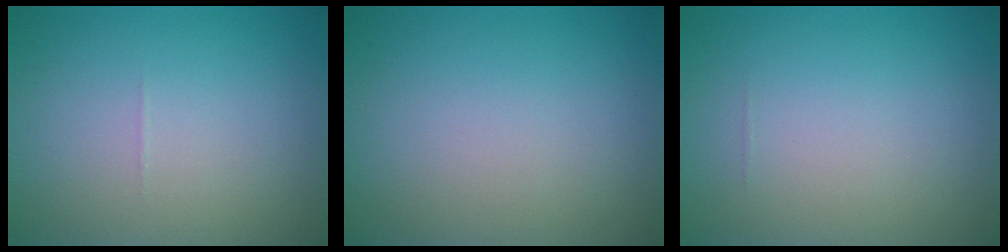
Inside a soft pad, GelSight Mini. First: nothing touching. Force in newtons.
{"total": 0.0}
{"total": 0.0}